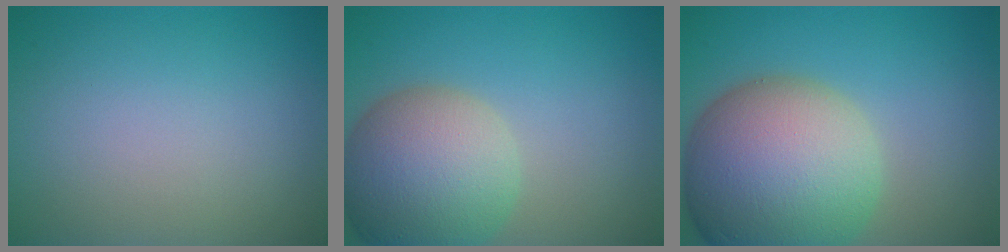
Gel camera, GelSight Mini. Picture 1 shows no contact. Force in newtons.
{"total": 9.6, "press": 9.6, "slide": 0.6}
{"total": 14.8, "press": 14.8, "slide": 1.0}